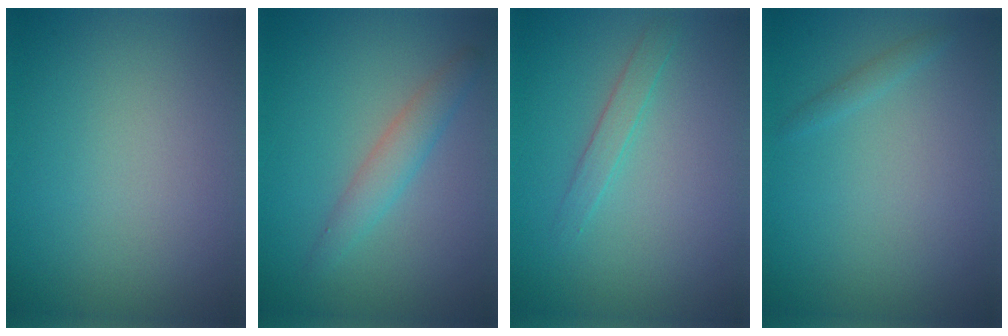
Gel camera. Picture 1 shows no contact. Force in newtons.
{"total": 2.3, "press": 2.3, "slide": 0.0}
{"total": 1.5, "press": 1.5, "slide": 0.1}
{"total": 0.8, "press": 0.8, "slide": 0.1}